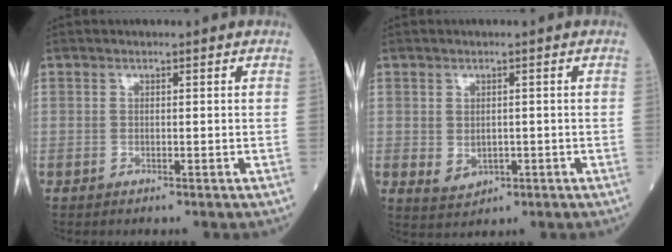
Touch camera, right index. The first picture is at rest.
{"total": 3.0, "force": [-0.4, 2.4, 1.9], "torque": [-0.033, -0.003, 0.008]}